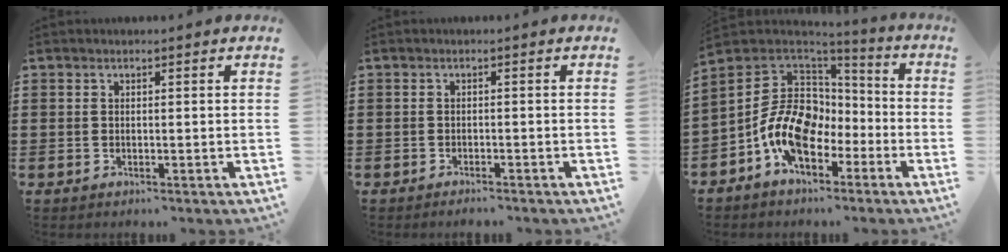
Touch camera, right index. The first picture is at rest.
{"total": 1.0, "force": [-1.0, 0.0, 0.1], "torque": [-0.005, 0.001, -0.020]}
{"total": 12.4, "force": [-4.4, 8.0, 8.4], "torque": [-0.203, 0.012, -0.091]}